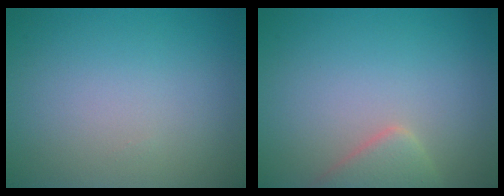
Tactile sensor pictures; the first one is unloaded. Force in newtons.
{"total": 2.8, "press": 2.7, "slide": 0.1}